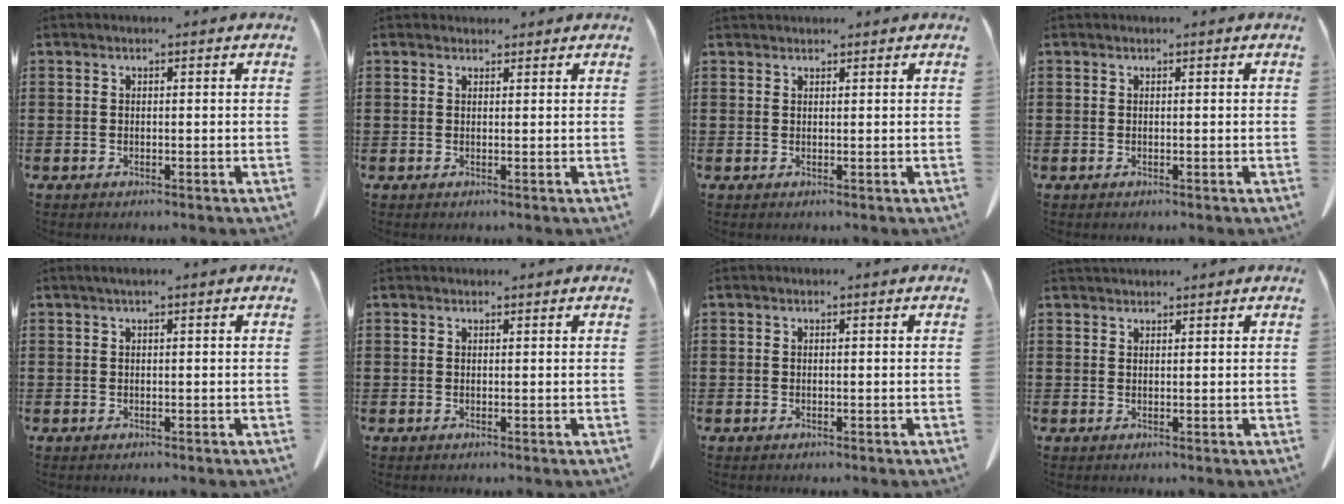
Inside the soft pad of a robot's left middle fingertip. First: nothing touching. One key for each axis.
{"total": 1.1, "fx": 1.0, "fy": 0.4, "fz": 0.1, "tx": -0.005, "ty": 0.001, "tz": 0.020}
{"total": 0.9, "fx": 0.9, "fy": 0.2, "fz": 0.0, "tx": -0.002, "ty": 0.000, "tz": 0.018}
{"total": 0.0}
{"total": 0.8, "fx": 0.2, "fy": 0.1, "fz": 0.8, "tx": -0.014, "ty": 0.001, "tz": 0.004}
{"total": 0.5, "fx": 0.5, "fy": 0.2, "fz": 0.1, "tx": -0.003, "ty": 0.000, "tz": 0.010}
{"total": 0.0}
{"total": 1.3, "fx": 1.3, "fy": 0.3, "fz": 0.1, "tx": -0.005, "ty": 0.001, "tz": 0.026}